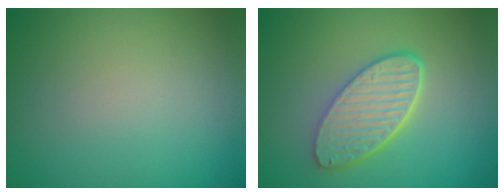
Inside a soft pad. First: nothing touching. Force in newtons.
{"total": 5.7, "press": 4.4, "slide": 3.6}